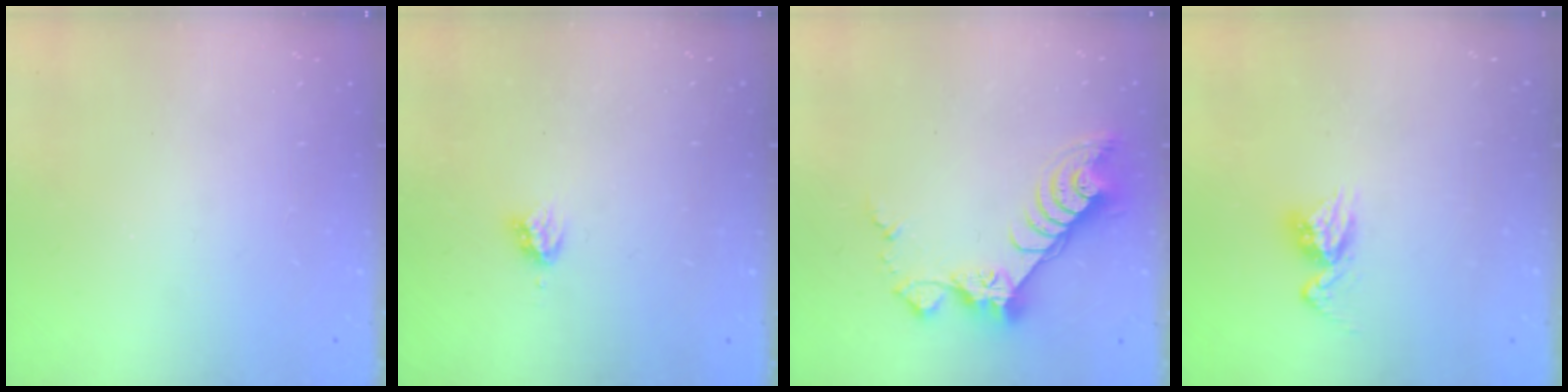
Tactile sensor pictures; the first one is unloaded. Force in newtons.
{"total": 3.6, "press": 3.6, "slide": 0.2}
{"total": 11.5, "press": 11.5, "slide": 1.2}
{"total": 6.7, "press": 6.7, "slide": 0.6}